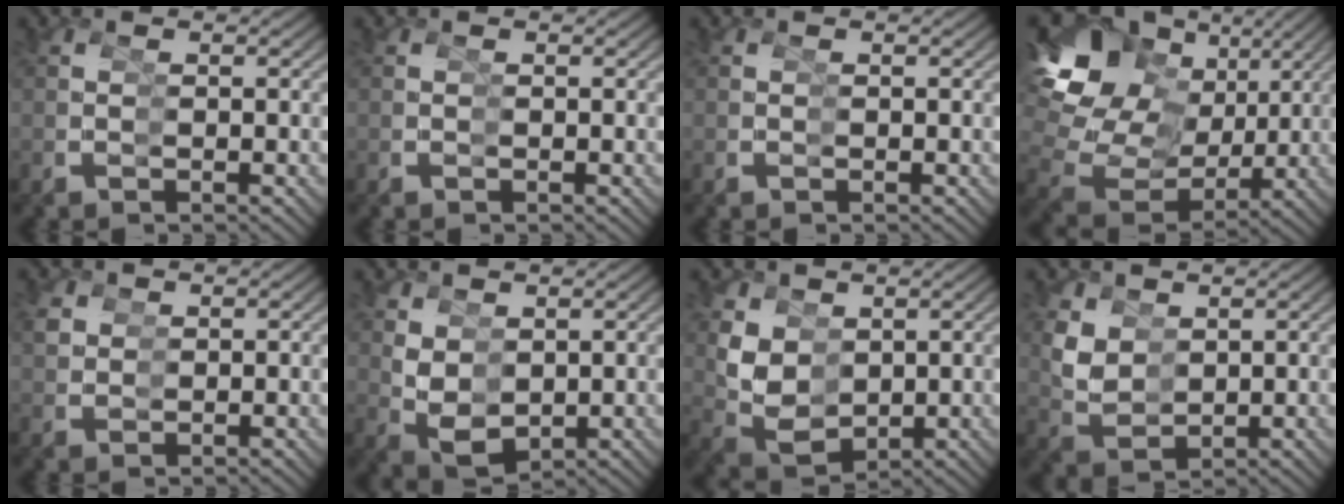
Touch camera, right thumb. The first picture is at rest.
{"total": 0.0}
{"total": 0.0}
{"total": 13.2, "force": [3.9, 9.6, 8.1], "torque": [-0.154, 0.013, 0.055]}
{"total": 2.0, "force": [1.7, 0.6, -0.9], "torque": [0.011, 0.003, 0.031]}
{"total": 5.6, "force": [0.5, 4.3, 3.6], "torque": [-0.087, -0.021, 0.024]}
{"total": 6.7, "force": [1.3, 5.4, 3.7], "torque": [-0.110, -0.024, 0.033]}
{"total": 4.2, "force": [1.8, 3.3, 1.7], "torque": [-0.069, -0.017, 0.040]}